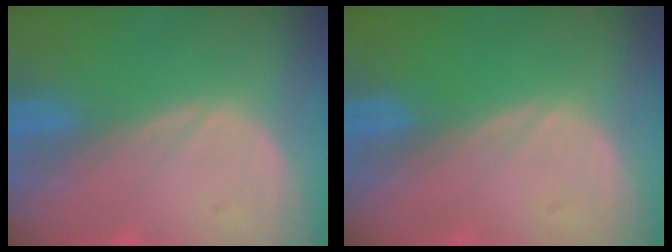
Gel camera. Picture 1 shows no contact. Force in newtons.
{"total": 0.0}